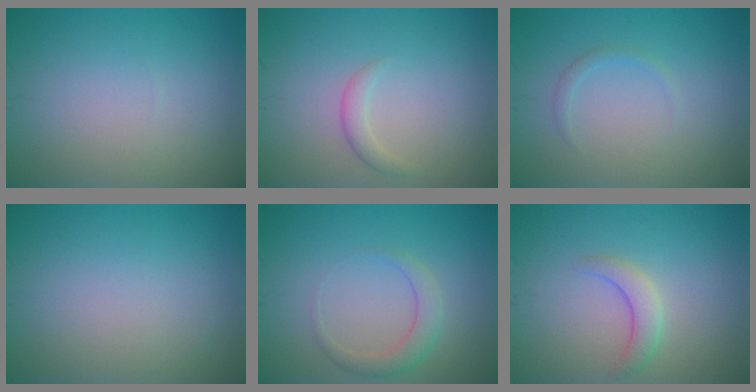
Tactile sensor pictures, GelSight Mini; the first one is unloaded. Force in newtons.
{"total": 1.3, "press": 1.3, "slide": 0.1}
{"total": 0.9, "press": 0.9, "slide": 0.1}
{"total": 0.0}
{"total": 2.3, "press": 2.3, "slide": 0.1}
{"total": 2.2, "press": 2.2, "slide": 0.2}